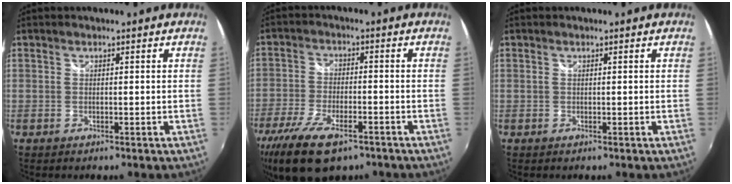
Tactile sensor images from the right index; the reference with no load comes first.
{"total": 13.7, "force": [-9.0, 5.5, 8.7], "torque": [-0.202, -0.040, -0.163]}
{"total": 0.0}